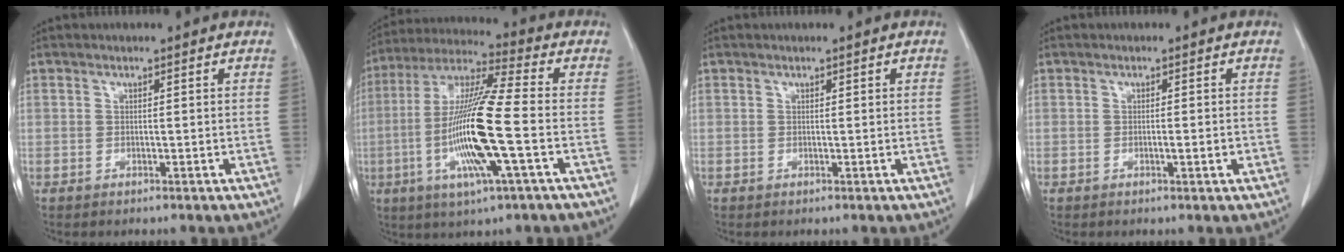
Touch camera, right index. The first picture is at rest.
{"total": 16.5, "force": [-3.5, 0.4, 16.2], "torque": [-0.330, -0.008, -0.071]}
{"total": 0.0}
{"total": 1.4, "force": [-0.3, 0.2, 1.4], "torque": [-0.023, 0.000, -0.002]}